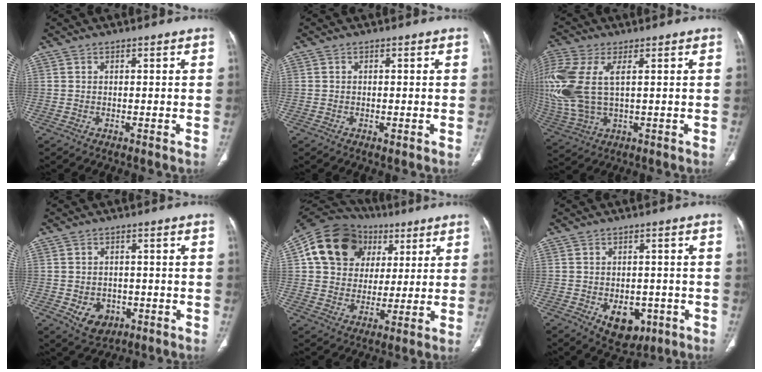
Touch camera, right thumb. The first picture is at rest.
{"total": 0.6, "force": [-0.2, 0.4, 0.5], "torque": [-0.007, -0.001, -0.003]}
{"total": 17.1, "force": [2.7, 8.9, 14.4], "torque": [-0.374, -0.001, 0.061]}
{"total": 5.9, "force": [-1.9, 4.6, 3.2], "torque": [-0.036, 0.009, -0.015]}
{"total": 18.1, "force": [6.2, 14.7, 8.5], "torque": [-0.122, 0.020, 0.107]}
{"total": 8.1, "force": [-2.9, 5.5, 5.3], "torque": [-0.047, 0.009, -0.025]}